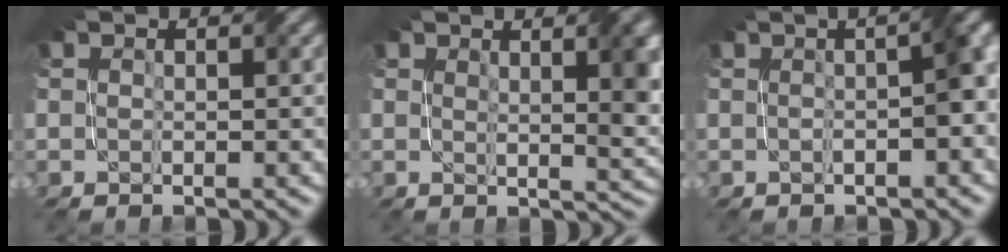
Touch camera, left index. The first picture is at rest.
{"total": 5.1, "force": [1.9, 1.5, 4.5], "torque": [-0.047, -0.002, 0.030]}
{"total": 4.4, "force": [0.0, 1.1, 4.3], "torque": [-0.048, 0.016, 0.002]}